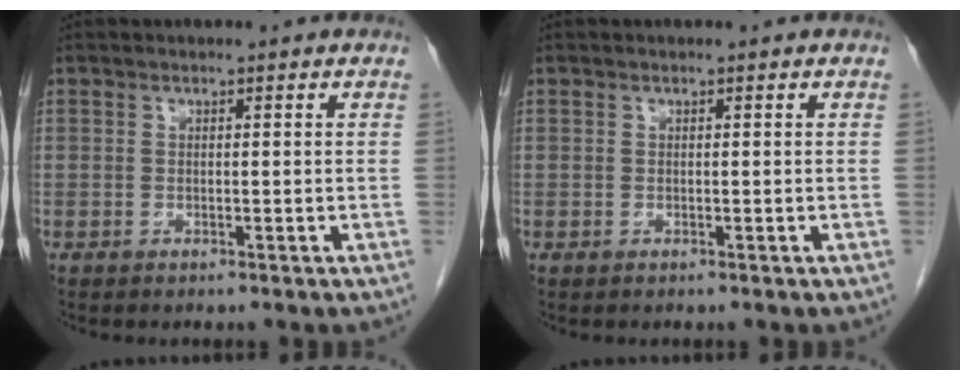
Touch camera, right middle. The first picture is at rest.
{"total": 0.0}